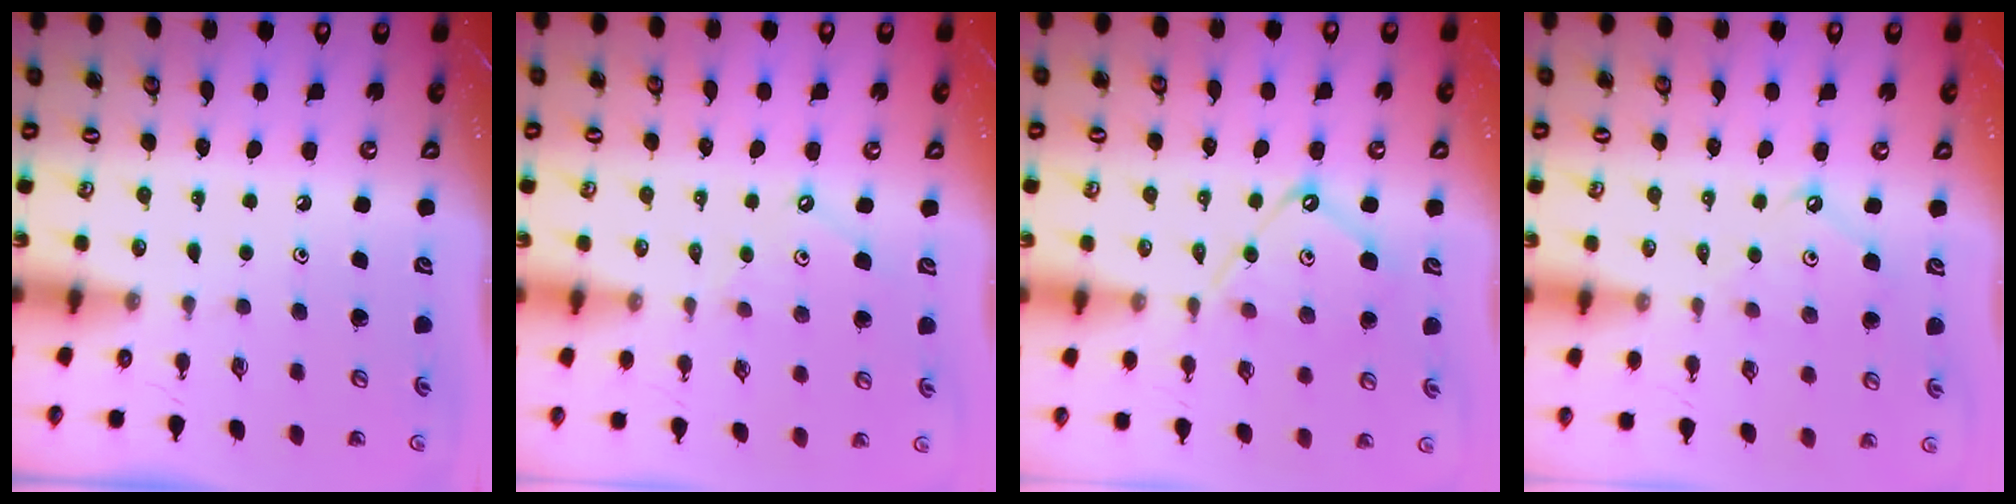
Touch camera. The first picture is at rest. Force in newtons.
{"total": 3.9, "press": 3.9, "slide": 0.4}
{"total": 10.2, "press": 10.2, "slide": 0.9}
{"total": 5.5, "press": 5.4, "slide": 0.7}